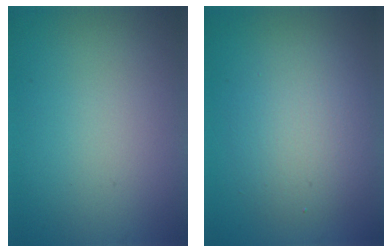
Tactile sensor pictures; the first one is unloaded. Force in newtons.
{"total": 4.4, "press": 4.4, "slide": 0.3}